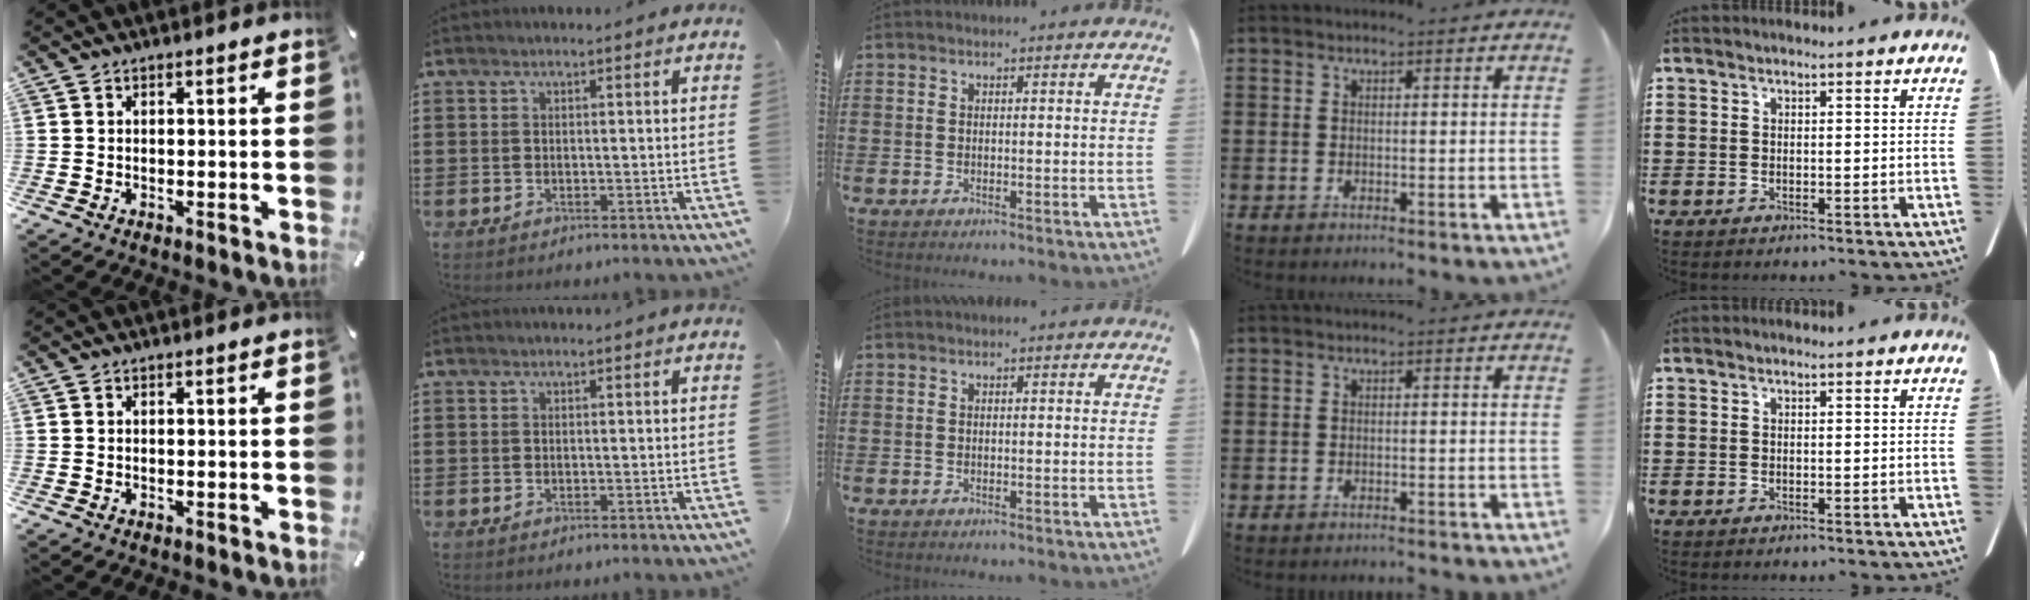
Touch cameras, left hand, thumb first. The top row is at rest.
{"ring": {"total": 0.9, "force": [-0.8, -0.1, 0.1], "torque": [-0.005, -0.001, -0.017]}}